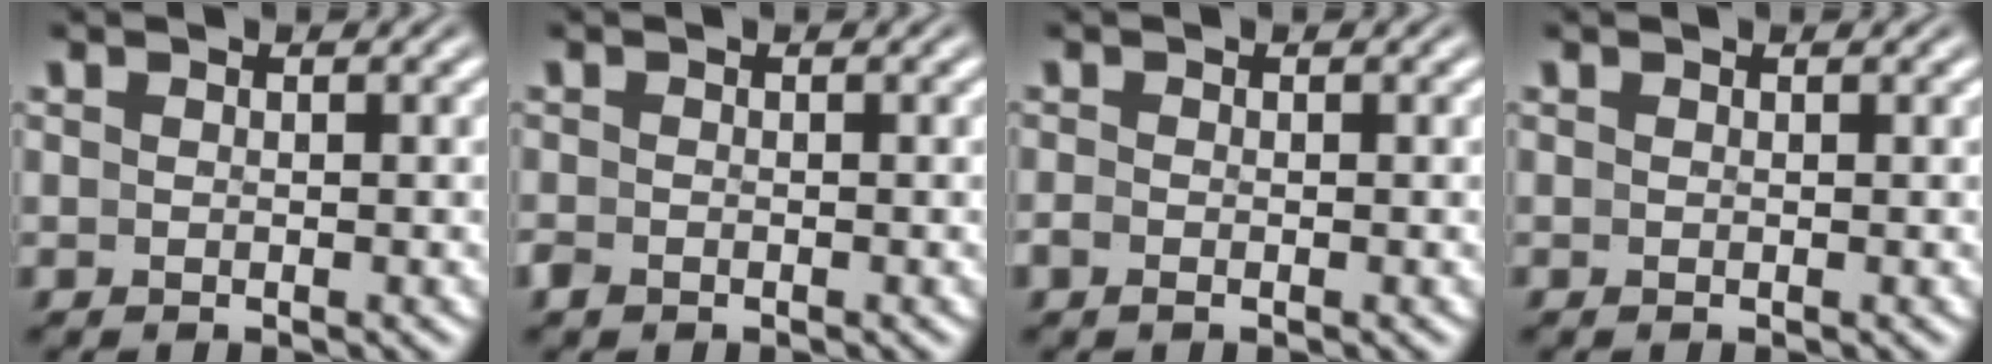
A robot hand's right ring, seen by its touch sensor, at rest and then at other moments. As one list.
[{"total": 1.2, "force": [-1.0, 0.6, 0.3], "torque": [-0.010, -0.010, -0.014]}, {"total": 1.1, "force": [-0.8, 0.6, 0.5], "torque": [-0.017, -0.008, -0.012]}, {"total": 0.0}]